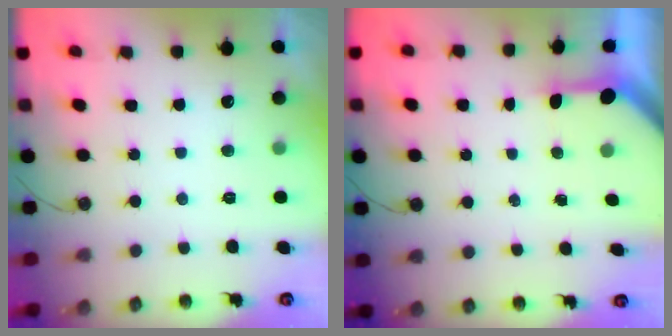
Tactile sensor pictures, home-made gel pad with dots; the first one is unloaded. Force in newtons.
{"total": 3.2, "press": 3.2, "slide": 0.2}